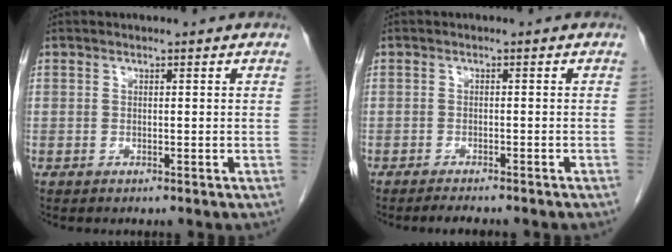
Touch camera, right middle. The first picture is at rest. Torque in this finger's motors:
{"motor_torque": [-0.09, 0.09, 0.02, 0.01]}